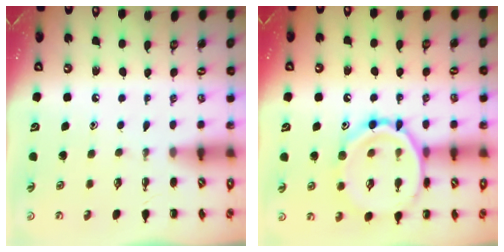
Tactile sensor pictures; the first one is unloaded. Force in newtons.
{"total": 15.1, "press": 15.0, "slide": 0.9}